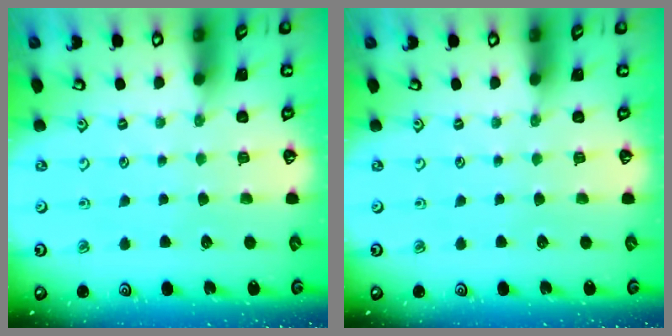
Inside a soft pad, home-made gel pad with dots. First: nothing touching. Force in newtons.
{"total": 0.0}